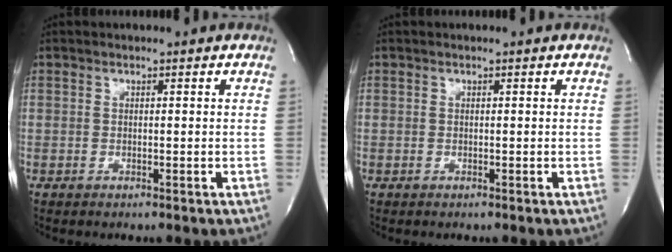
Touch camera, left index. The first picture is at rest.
{"total": 0.0}